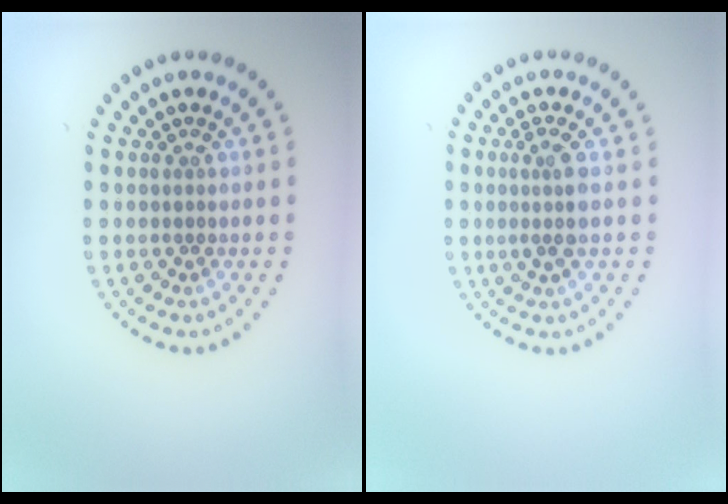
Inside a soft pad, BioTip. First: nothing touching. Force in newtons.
{"total": 2.1, "press": 1.7, "slide": 1.3}